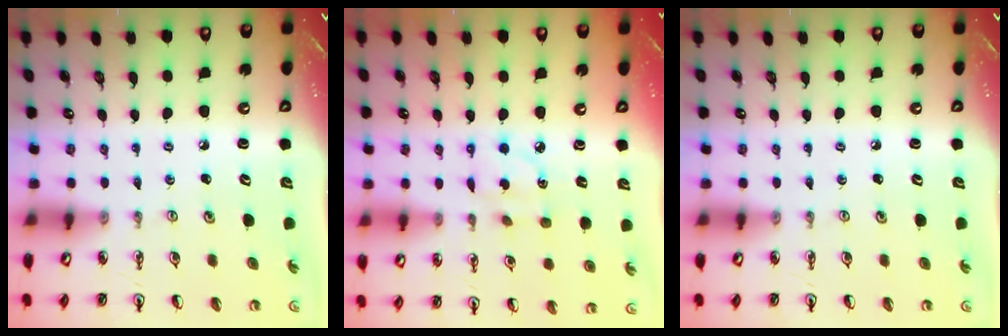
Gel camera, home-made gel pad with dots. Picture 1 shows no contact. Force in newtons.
{"total": 4.6, "press": 4.5, "slide": 0.4}
{"total": 0.0}